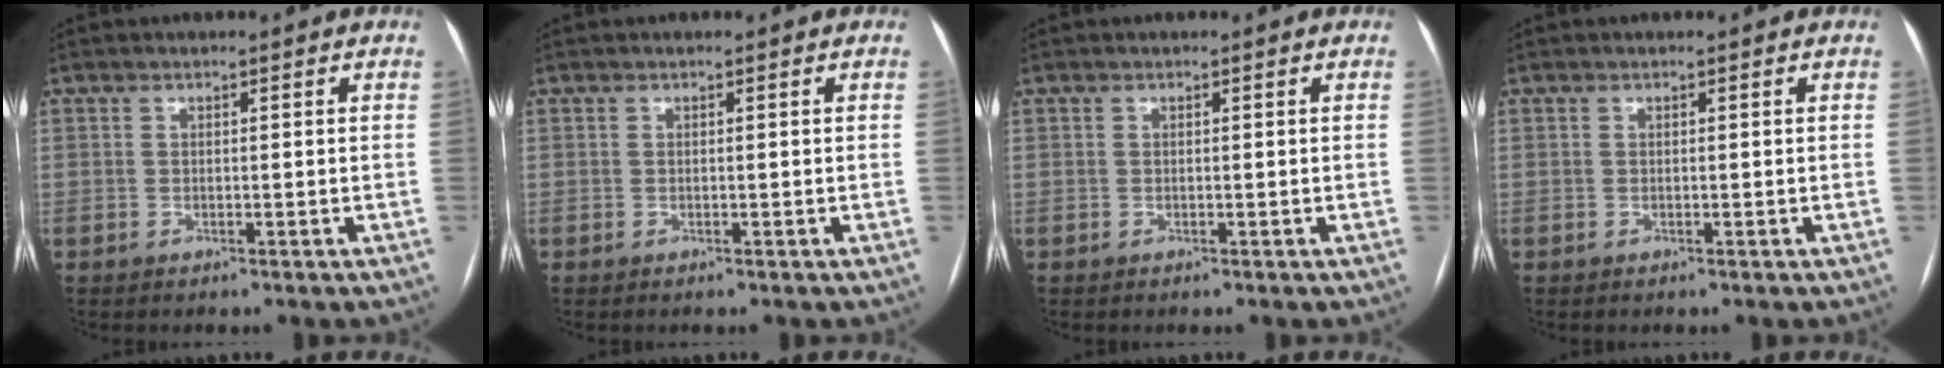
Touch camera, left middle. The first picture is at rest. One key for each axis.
{"total": 0.0}
{"total": 0.0}
{"total": 0.0}